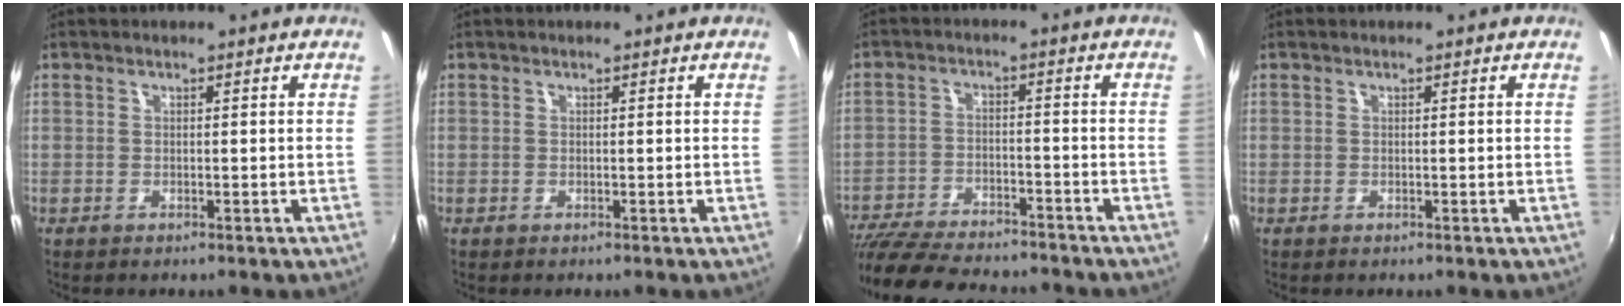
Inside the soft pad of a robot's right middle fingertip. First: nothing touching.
{"total": 0.0}
{"total": 17.6, "force": [-15.3, 4.3, 7.5], "torque": [-0.161, -0.028, -0.241]}
{"total": 0.0}